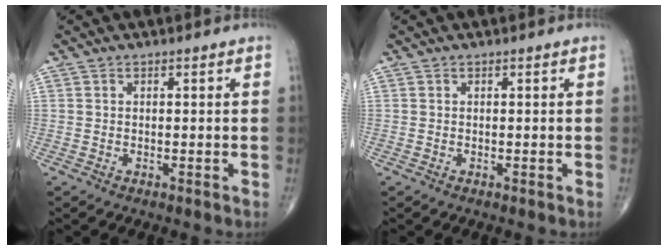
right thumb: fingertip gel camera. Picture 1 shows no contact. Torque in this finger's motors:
{"motor_torque": [-0.10, 0.19, 0.05, -0.19, -0.05]}